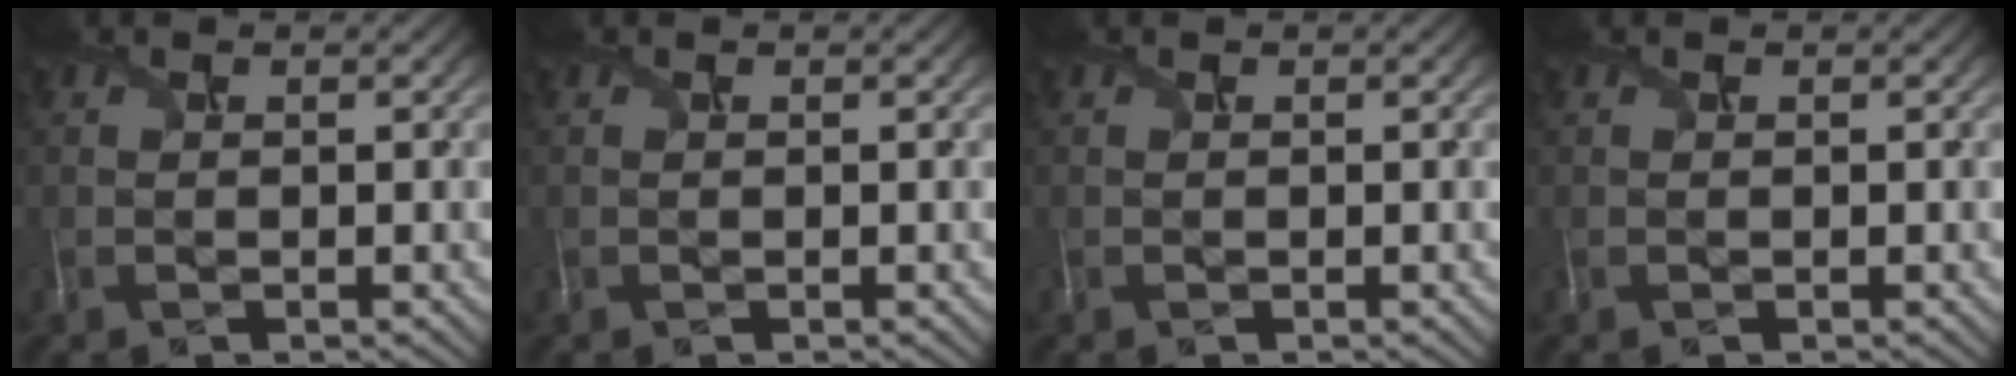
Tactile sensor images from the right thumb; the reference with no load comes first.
{"total": 0.0}
{"total": 0.0}
{"total": 0.0}